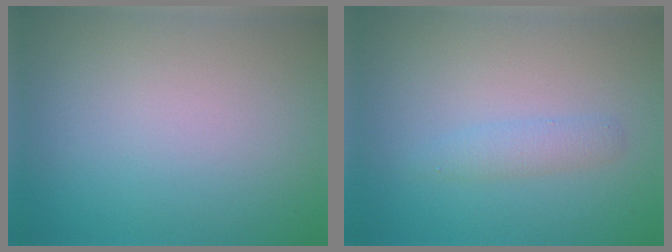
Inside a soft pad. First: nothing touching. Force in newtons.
{"total": 1.4, "press": 1.4, "slide": 0.1}